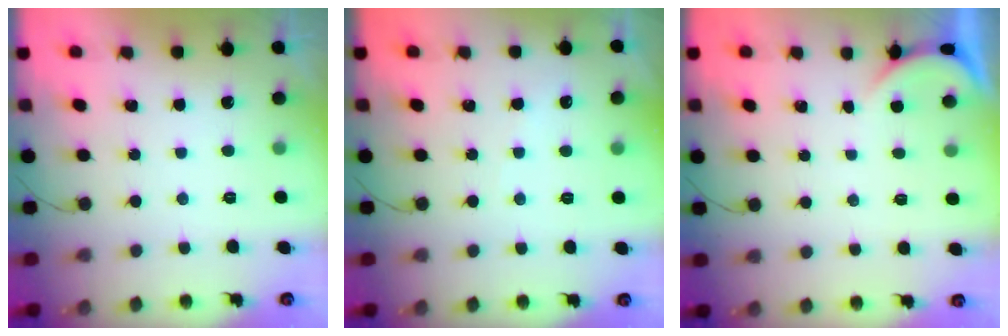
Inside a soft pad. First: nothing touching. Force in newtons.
{"total": 1.8, "press": 1.7, "slide": 0.4}
{"total": 0.8, "press": 0.7, "slide": 0.2}